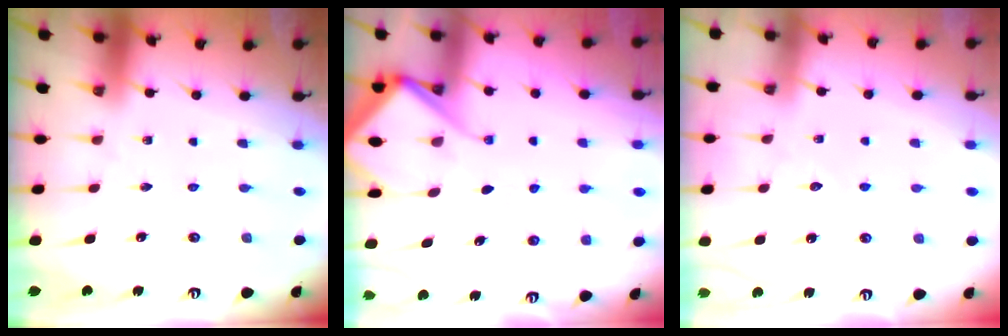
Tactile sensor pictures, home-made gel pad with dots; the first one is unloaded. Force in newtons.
{"total": 7.7, "press": 7.7, "slide": 0.7}
{"total": 5.5, "press": 5.5, "slide": 0.4}